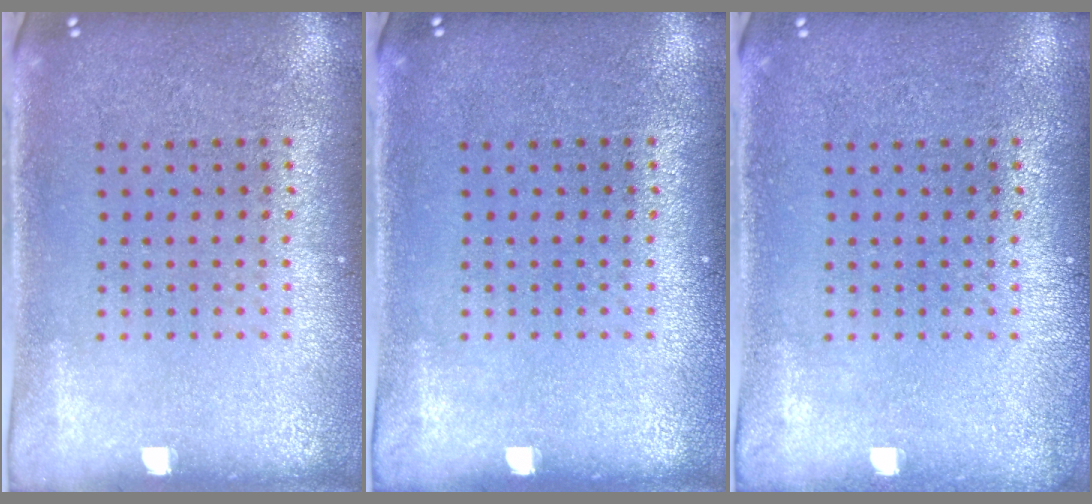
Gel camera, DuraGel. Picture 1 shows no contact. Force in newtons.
{"total": 0.0}
{"total": 0.5, "press": 0.5, "slide": 0.1}